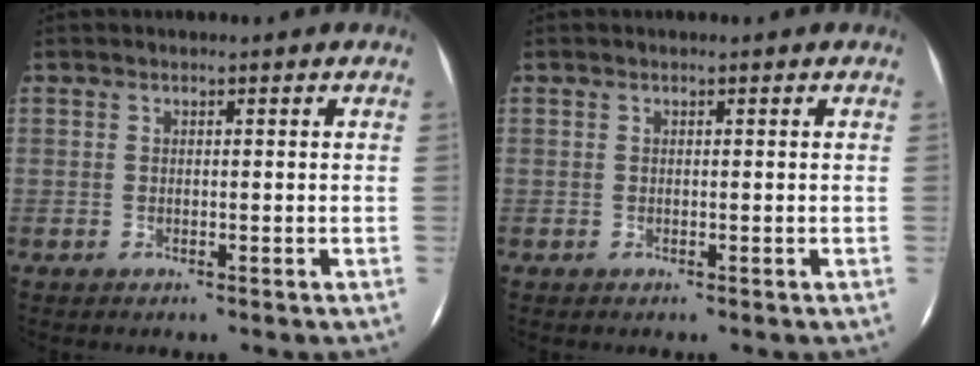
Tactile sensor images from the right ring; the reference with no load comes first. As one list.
[{"total": 0.0}]